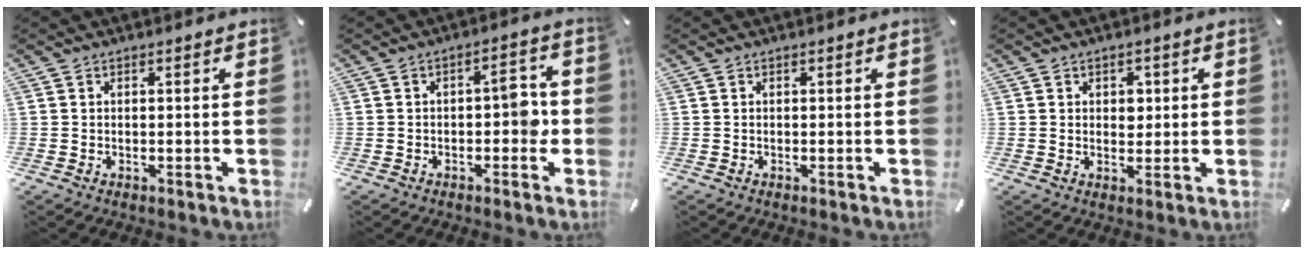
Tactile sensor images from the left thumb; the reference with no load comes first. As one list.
[{"total": 6.3, "force": [-0.7, 3.3, 5.3], "torque": [-0.070, 0.009, -0.017]}, {"total": 0.0}, {"total": 3.4, "force": [0.8, 2.8, 1.8], "torque": [-0.008, -0.006, 0.004]}]